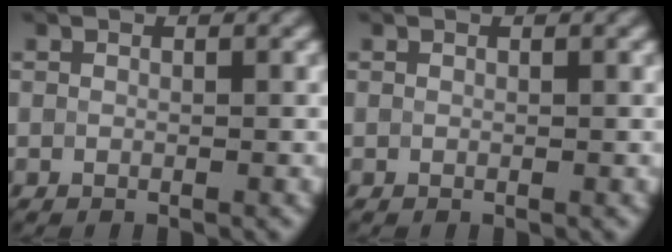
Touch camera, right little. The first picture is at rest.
{"total": 0.0}